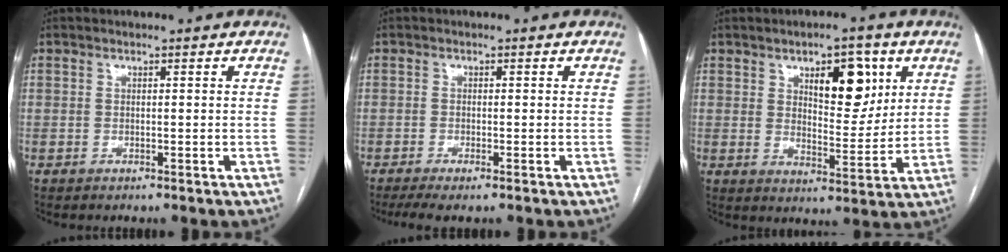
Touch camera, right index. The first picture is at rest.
{"total": 4.1, "force": [-2.9, 0.5, 2.9], "torque": [-0.049, -0.010, -0.048]}
{"total": 9.5, "force": [4.3, 3.8, 7.6], "torque": [-0.110, 0.002, 0.069]}